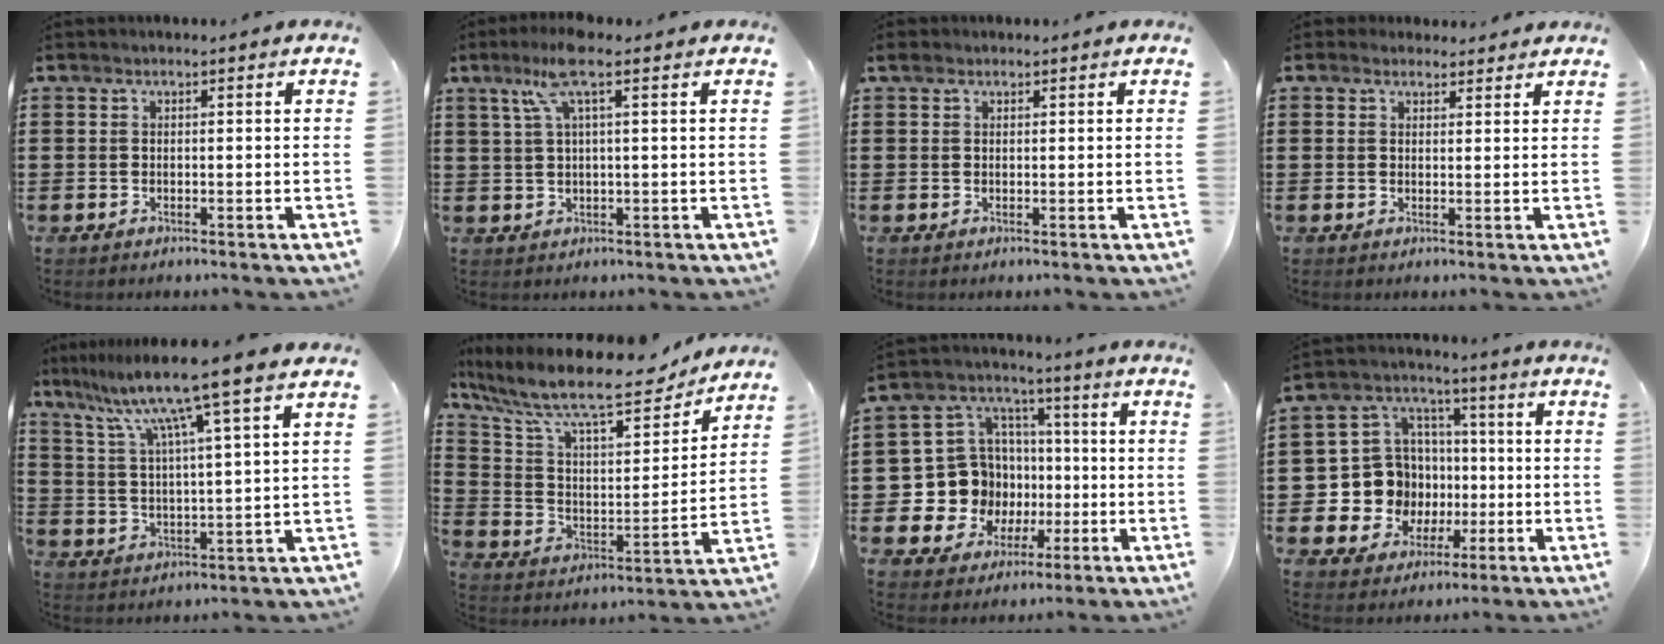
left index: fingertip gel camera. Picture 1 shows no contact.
{"total": 6.0, "force": [2.8, 0.6, 5.3], "torque": [-0.124, -0.002, 0.044]}
{"total": 1.2, "force": [0.7, 0.8, 0.5], "torque": [-0.013, 0.006, 0.013]}
{"total": 2.3, "force": [2.0, 1.1, 0.2], "torque": [-0.002, 0.002, 0.037]}
{"total": 11.2, "force": [8.3, -0.5, 7.5], "torque": [-0.172, -0.038, 0.134]}
{"total": 13.6, "force": [10.9, 2.7, 7.5], "torque": [-0.181, -0.067, 0.186]}
{"total": 11.1, "force": [-1.0, 10.8, 2.5], "torque": [-0.104, -0.004, -0.008]}
{"total": 10.5, "force": [-0.8, 10.1, 2.6], "torque": [-0.099, 0.001, -0.002]}